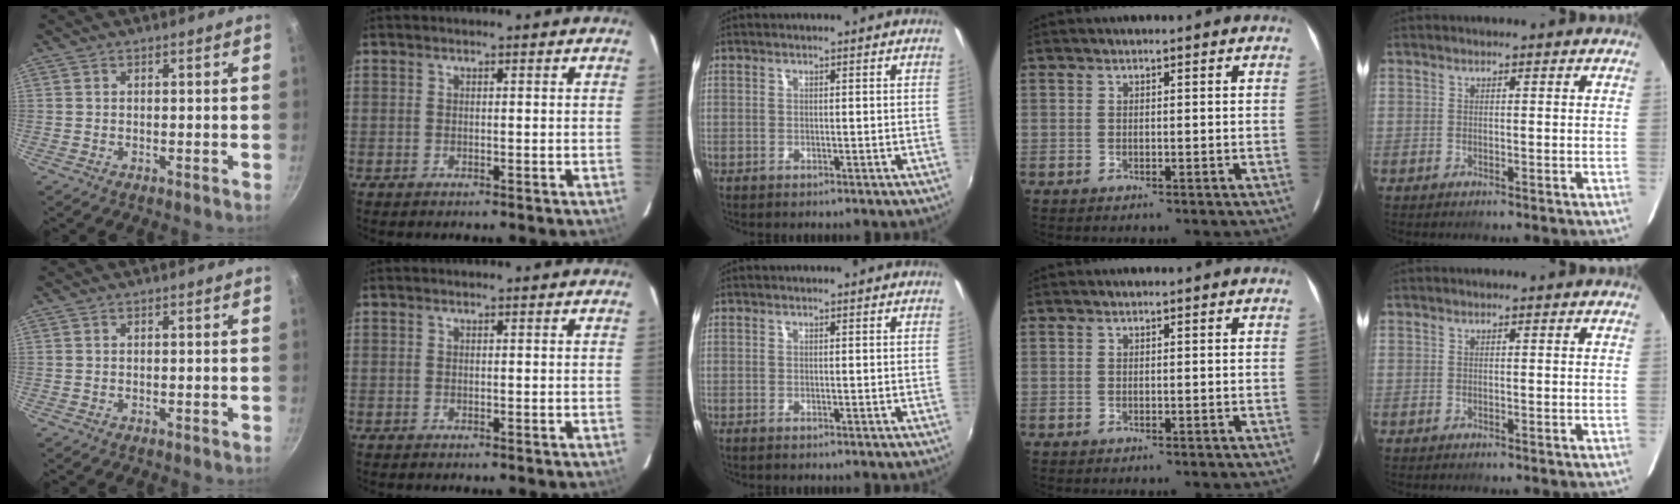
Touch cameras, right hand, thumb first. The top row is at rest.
{}